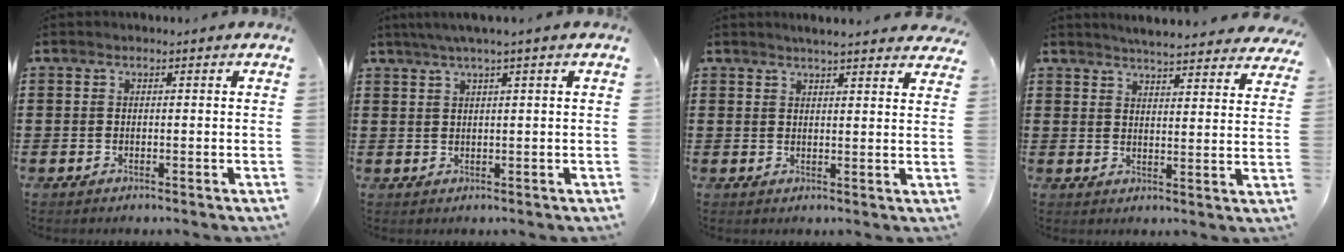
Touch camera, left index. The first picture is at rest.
{"total": 2.3, "force": [1.3, -0.3, 1.9], "torque": [-0.037, 0.000, 0.022]}
{"total": 3.0, "force": [2.8, -0.2, 1.0], "torque": [-0.026, -0.004, 0.052]}
{"total": 4.5, "force": [4.4, -0.3, 0.8], "torque": [-0.032, -0.022, 0.079]}